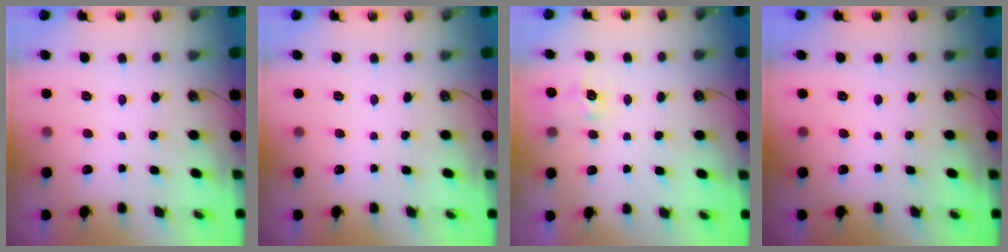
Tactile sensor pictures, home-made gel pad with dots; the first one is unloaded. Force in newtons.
{"total": 0.0}
{"total": 4.8, "press": 4.8, "slide": 0.6}
{"total": 0.0}